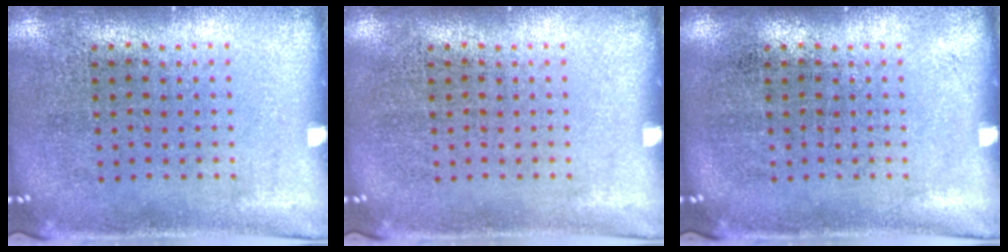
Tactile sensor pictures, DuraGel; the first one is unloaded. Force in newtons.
{"total": 0.0}
{"total": 0.0}